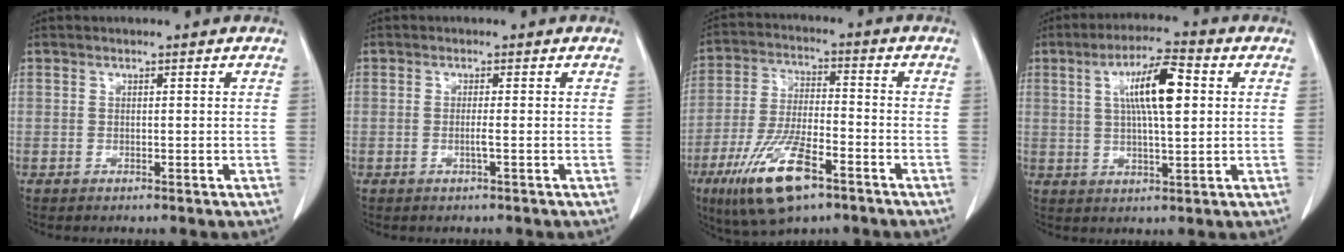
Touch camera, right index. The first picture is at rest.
{"total": 1.2, "force": [-0.4, -0.2, 1.1], "torque": [-0.023, -0.002, -0.008]}
{"total": 14.8, "force": [-8.4, 4.1, 11.5], "torque": [-0.235, -0.016, -0.147]}
{"total": 9.6, "force": [2.3, 1.7, 9.2], "torque": [-0.165, 0.015, 0.040]}